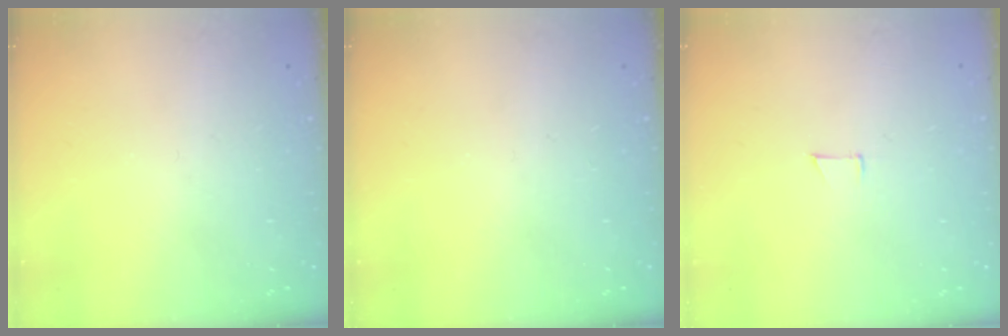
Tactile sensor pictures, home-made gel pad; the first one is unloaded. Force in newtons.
{"total": 0.0}
{"total": 4.1, "press": 4.1, "slide": 0.3}